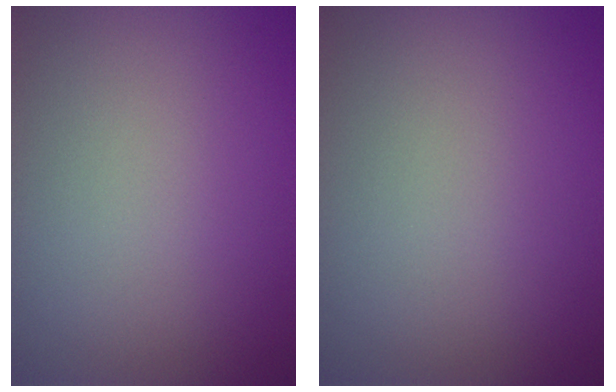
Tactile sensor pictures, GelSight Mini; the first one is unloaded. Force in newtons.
{"total": 0.0}